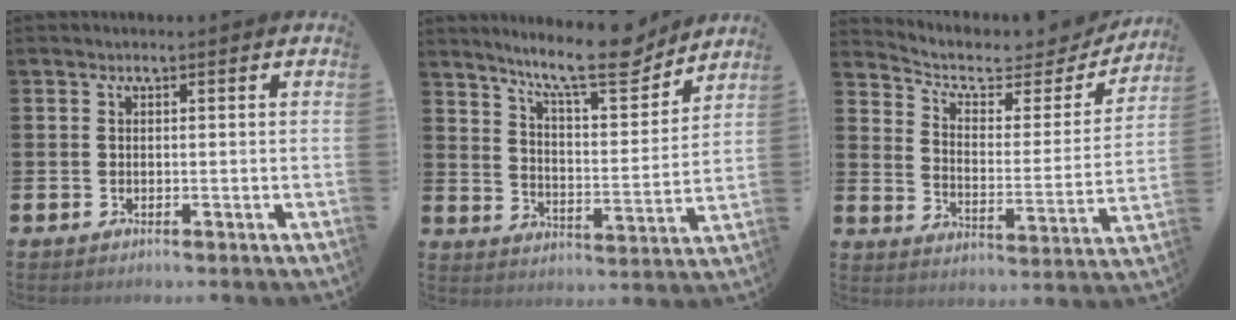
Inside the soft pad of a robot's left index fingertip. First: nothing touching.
{"total": 11.7, "force": [10.0, 2.2, 5.6], "torque": [-0.099, -0.062, 0.170]}
{"total": 6.6, "force": [5.8, 2.5, 2.0], "torque": [-0.059, -0.048, 0.092]}